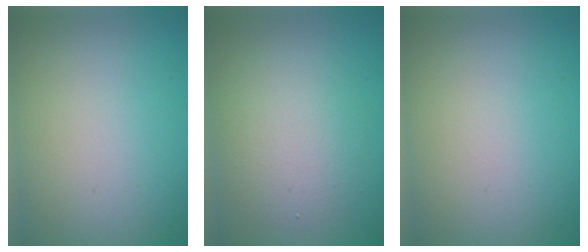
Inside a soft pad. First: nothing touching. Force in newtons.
{"total": 4.0, "press": 4.0, "slide": 0.3}
{"total": 0.0}